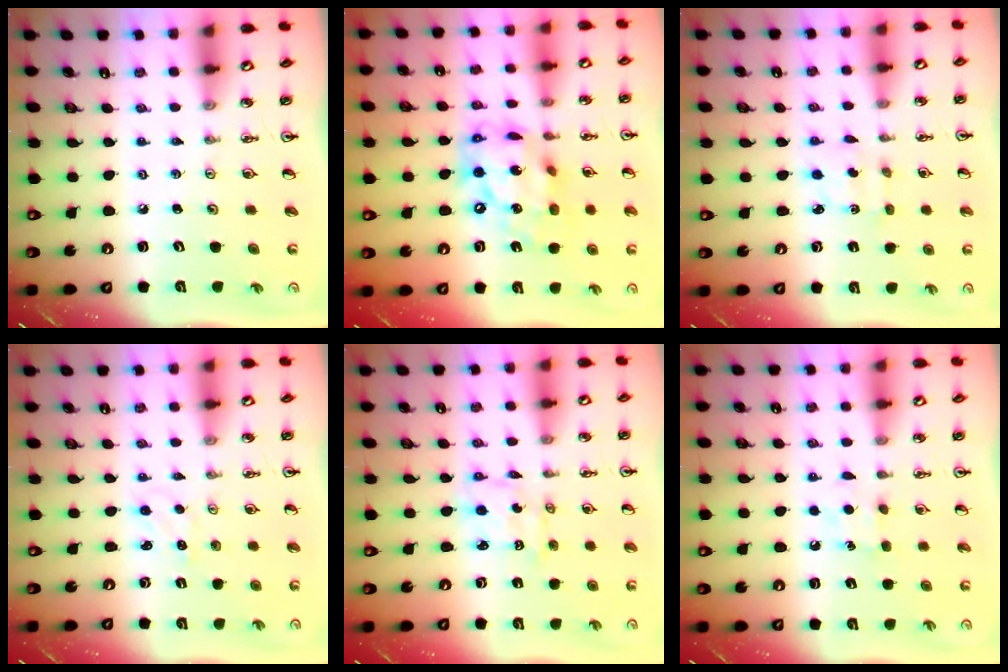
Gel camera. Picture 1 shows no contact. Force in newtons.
{"total": 16.6, "press": 16.6, "slide": 1.5}
{"total": 2.2, "press": 2.1, "slide": 0.6}
{"total": 1.5, "press": 1.4, "slide": 0.3}
{"total": 2.1, "press": 2.1, "slide": 0.1}
{"total": 4.8, "press": 4.8, "slide": 0.7}